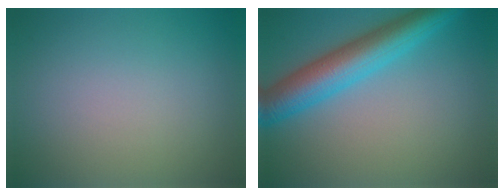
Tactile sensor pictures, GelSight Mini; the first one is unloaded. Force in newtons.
{"total": 6.9, "press": 6.9, "slide": 0.2}